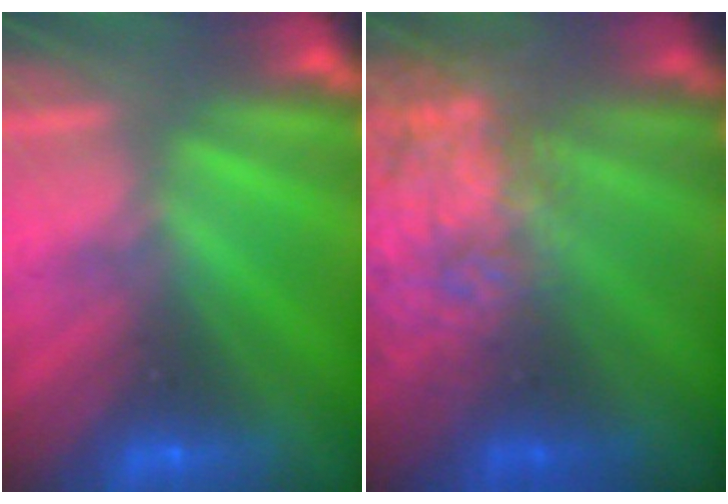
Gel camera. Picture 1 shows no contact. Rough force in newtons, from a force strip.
{"total": 8.6}